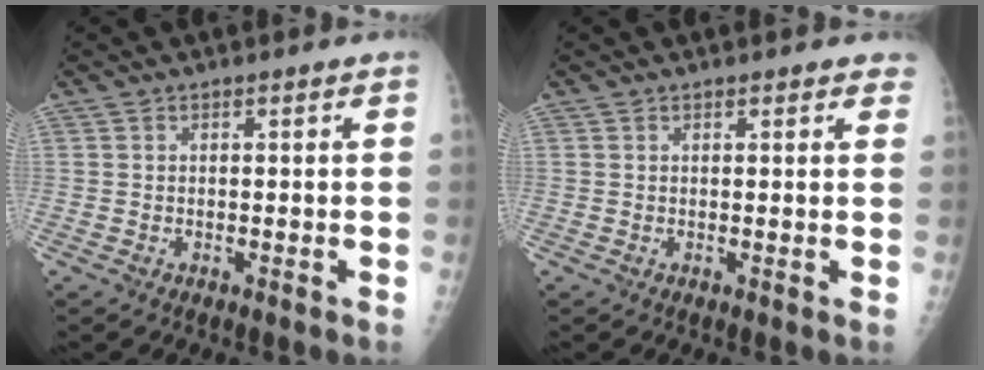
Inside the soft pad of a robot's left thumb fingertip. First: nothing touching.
{"total": 1.7, "force": [1.3, 0.8, 0.8], "torque": [0.009, 0.001, 0.008]}